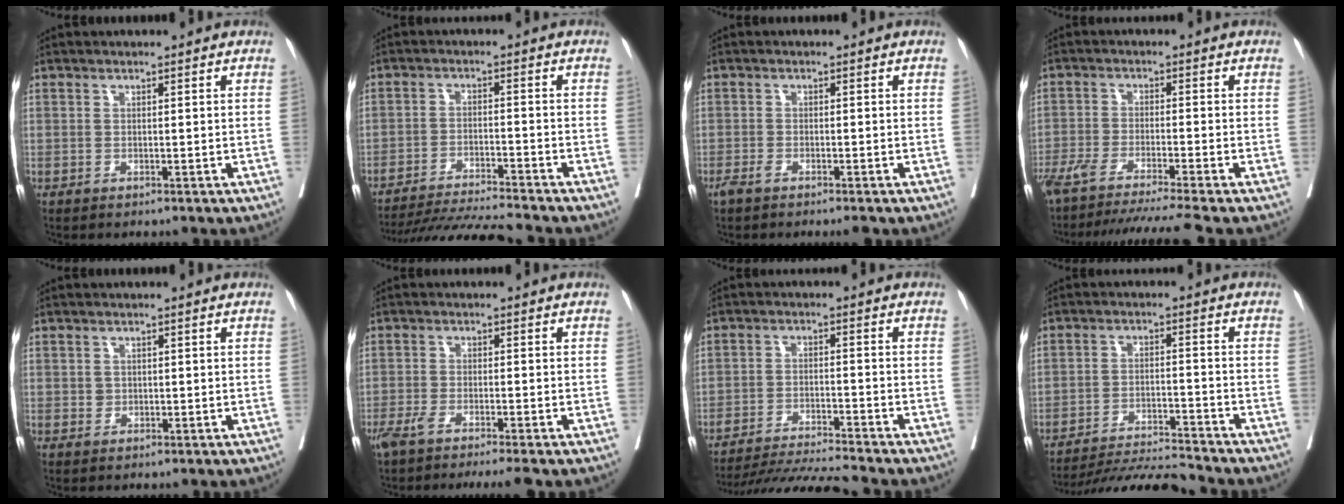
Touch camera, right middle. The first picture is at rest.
{"total": 11.7, "force": [-11.1, -1.6, 3.4], "torque": [-0.044, -0.018, -0.181]}
{"total": 2.6, "force": [-2.2, 0.3, 1.5], "torque": [-0.019, -0.004, -0.034]}
{"total": 14.0, "force": [-12.1, -2.0, 6.7], "torque": [-0.080, -0.040, -0.191]}
{"total": 0.6, "force": [0.0, 0.5, 0.2], "torque": [0.000, 0.002, 0.001]}
{"total": 7.0, "force": [-5.6, -0.2, 4.2], "torque": [-0.056, -0.010, -0.089]}
{"total": 10.6, "force": [-10.0, -2.1, 2.8], "torque": [-0.033, -0.013, -0.169]}
{"total": 10.7, "force": [-10.5, -1.5, 1.5], "torque": [-0.019, -0.010, -0.178]}